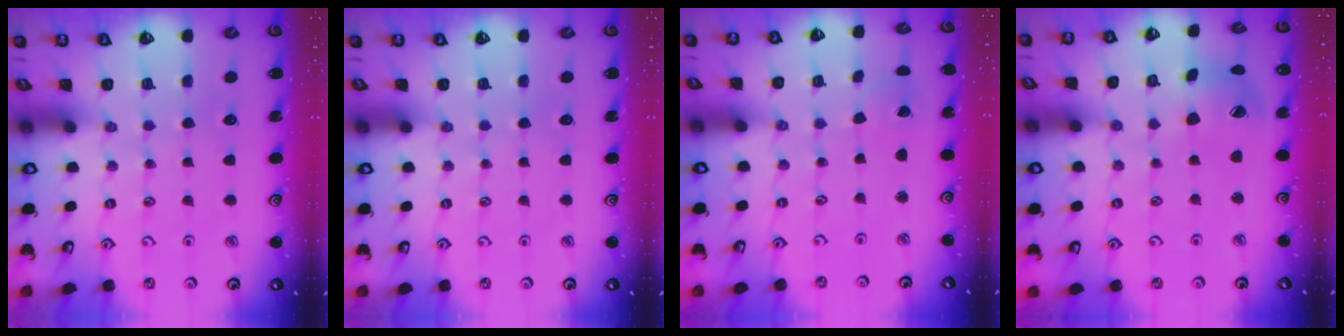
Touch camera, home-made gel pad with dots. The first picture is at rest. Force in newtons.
{"total": 0.0}
{"total": 2.6, "press": 2.6, "slide": 0.2}
{"total": 10.6, "press": 10.5, "slide": 1.3}